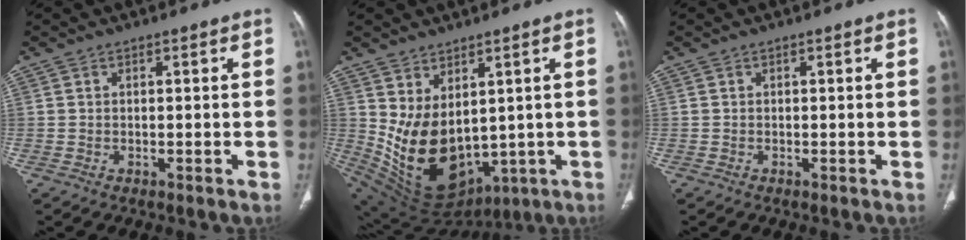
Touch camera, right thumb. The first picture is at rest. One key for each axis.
{"total": 16.0, "fx": 1.6, "fy": 10.2, "fz": 12.2, "tx": -0.198, "ty": -0.034, "tz": 0.074}
{"total": 0.0}